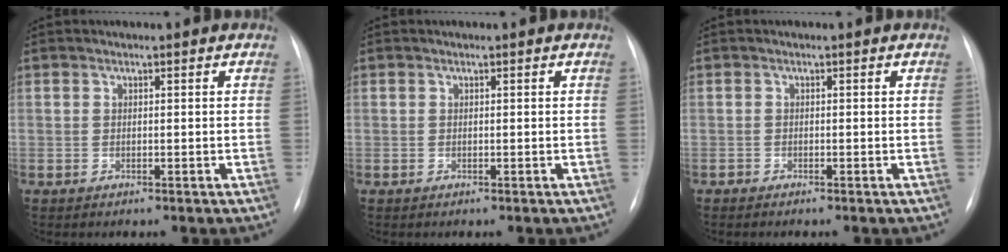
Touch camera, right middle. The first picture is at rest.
{"total": 0.0}
{"total": 0.7, "force": [-0.7, 0.0, 0.3], "torque": [-0.006, -0.003, -0.011]}